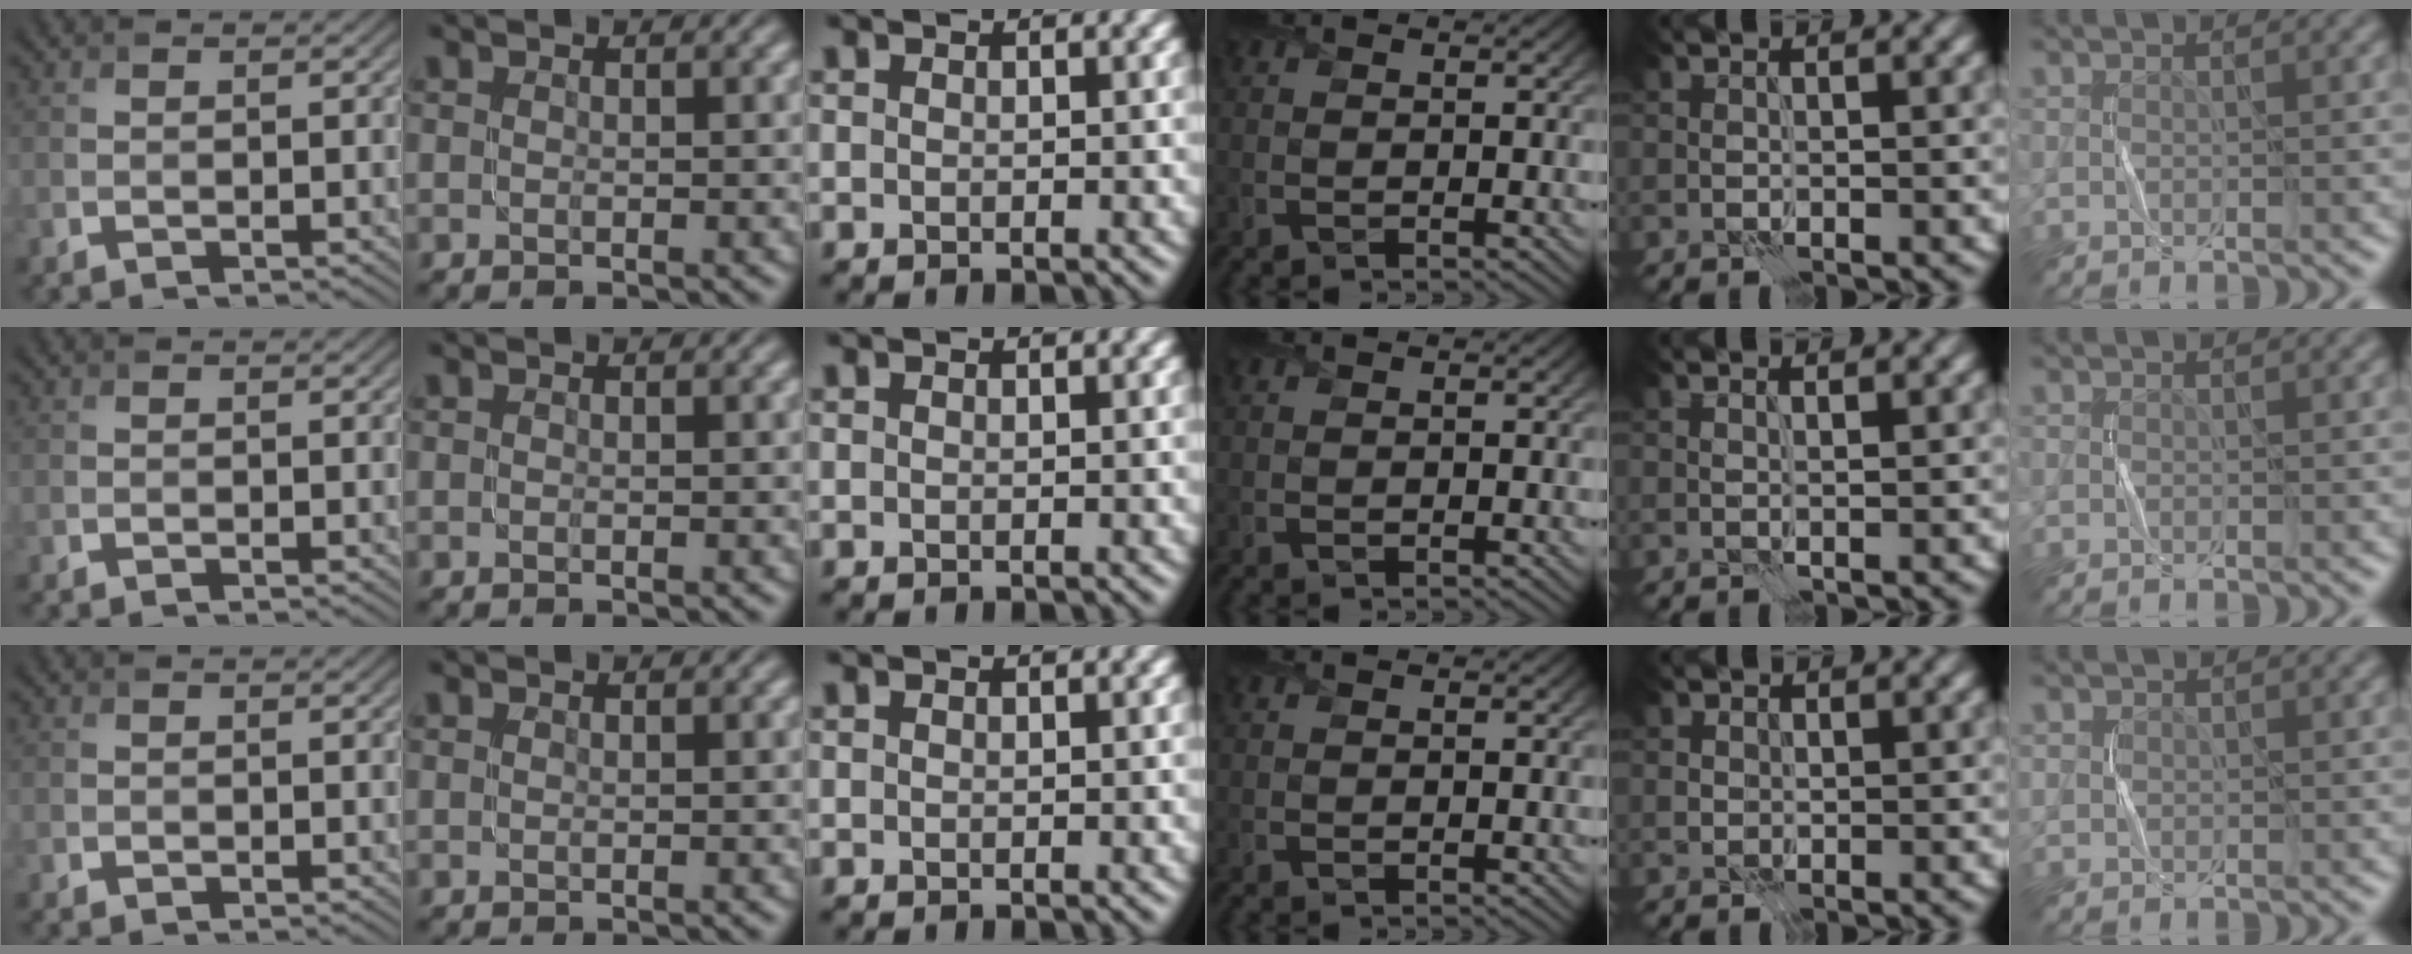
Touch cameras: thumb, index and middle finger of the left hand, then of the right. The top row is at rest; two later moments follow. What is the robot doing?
{"motion": "fold", "object": "shorts"}